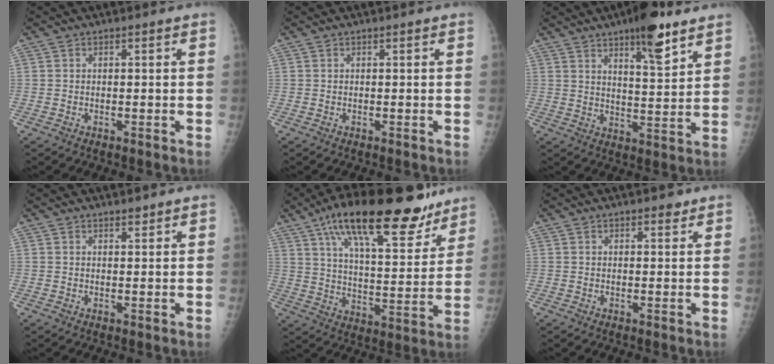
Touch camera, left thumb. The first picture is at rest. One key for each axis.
{"total": 0.0}
{"total": 10.7, "fx": 7.0, "fy": 2.8, "fz": 7.6, "tx": -0.100, "ty": -0.043, "tz": 0.105}
{"total": 1.2, "fx": 1.1, "fy": 0.3, "fz": 0.4, "tx": -0.003, "ty": -0.008, "tz": 0.016}
{"total": 24.5, "fx": 16.7, "fy": 8.4, "fz": 15.9, "tx": -0.212, "ty": -0.050, "tz": 0.262}
{"total": 1.8, "fx": 1.3, "fy": 0.8, "fz": 0.9, "tx": -0.003, "ty": -0.006, "tz": 0.015}